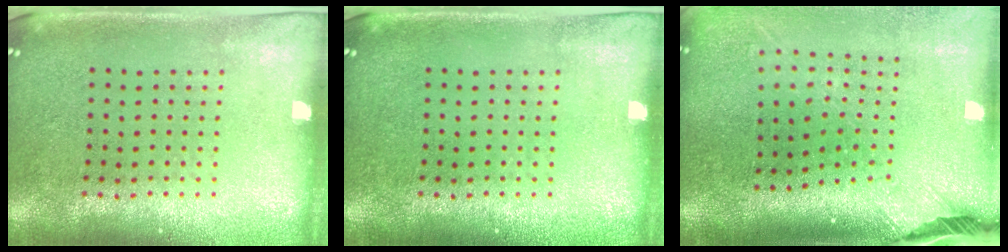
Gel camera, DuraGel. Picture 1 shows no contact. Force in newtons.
{"total": 0.0}
{"total": 2.6, "press": 1.8, "slide": 1.8}